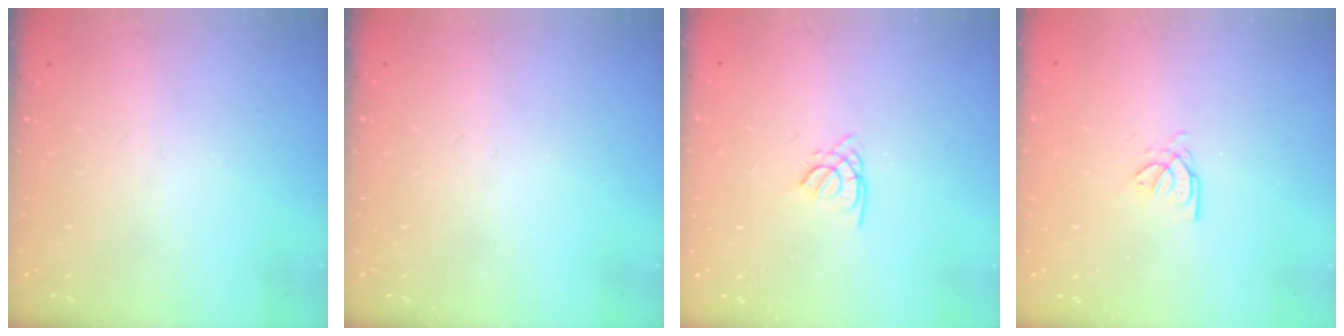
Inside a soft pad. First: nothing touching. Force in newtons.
{"total": 0.0}
{"total": 1.1, "press": 1.1, "slide": 0.3}
{"total": 2.7, "press": 2.7, "slide": 0.4}